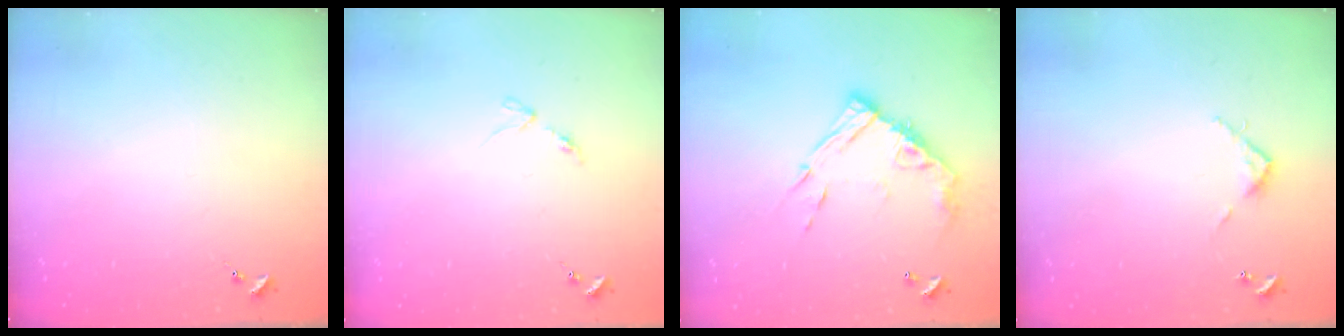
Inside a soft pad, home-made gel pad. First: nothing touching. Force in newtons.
{"total": 2.9, "press": 2.8, "slide": 0.4}
{"total": 14.5, "press": 14.4, "slide": 1.3}
{"total": 3.9, "press": 3.9, "slide": 0.3}